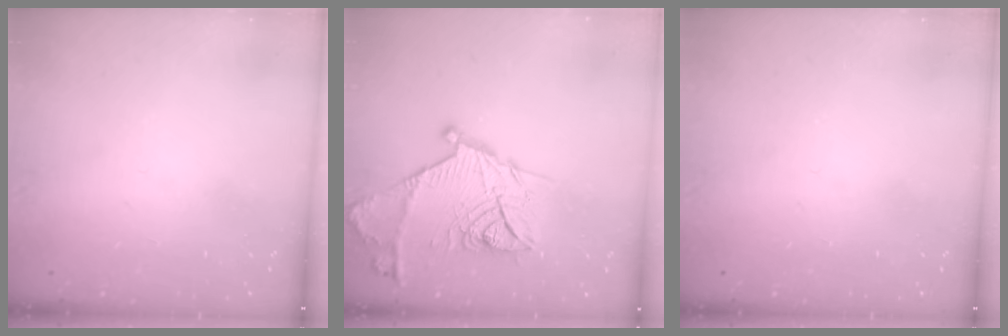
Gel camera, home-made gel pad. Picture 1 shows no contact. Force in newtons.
{"total": 19.6, "press": 19.6, "slide": 0.6}
{"total": 0.0}